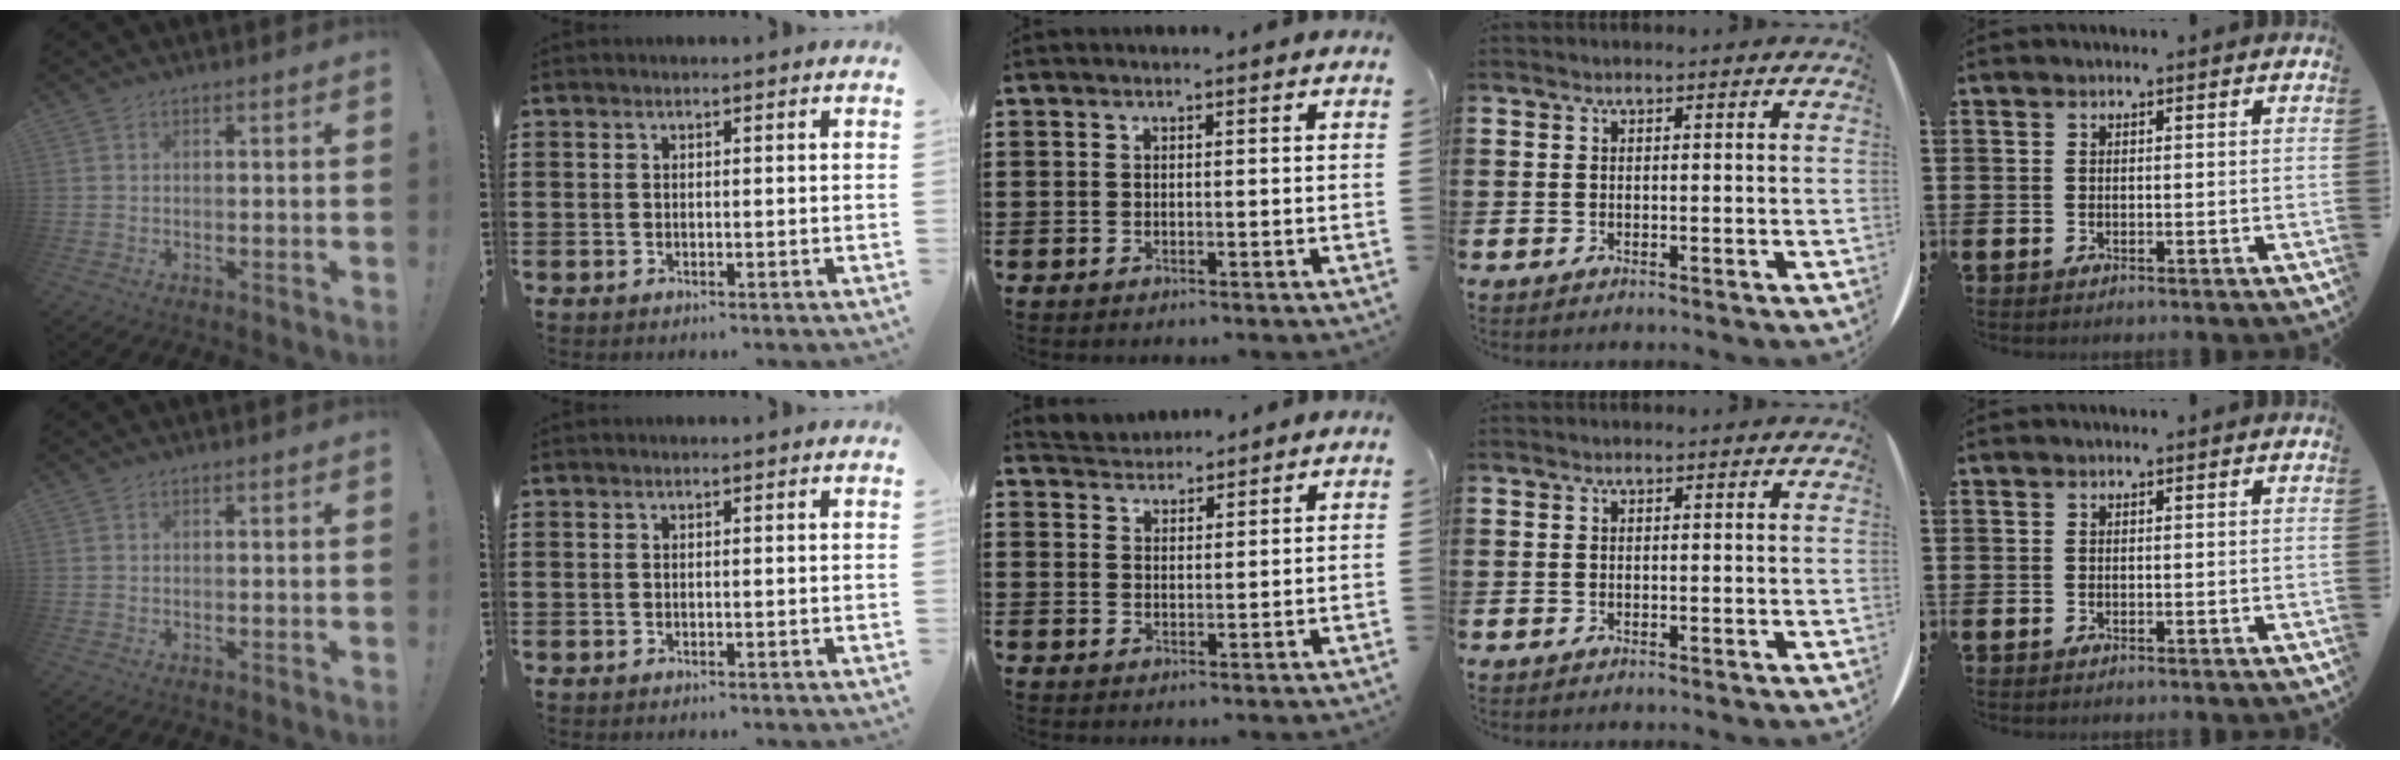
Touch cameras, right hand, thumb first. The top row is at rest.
{"middle": {"total": 2.3, "force": [2.2, 0.4, -0.6], "torque": [0.003, -0.005, 0.043]}}